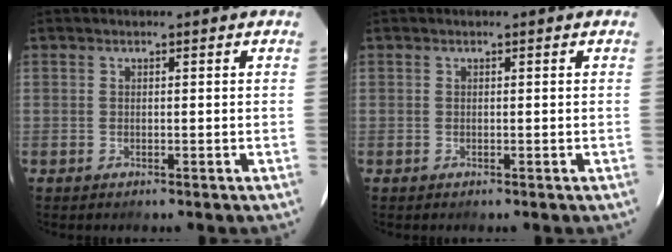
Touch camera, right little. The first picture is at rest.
{"total": 0.0}